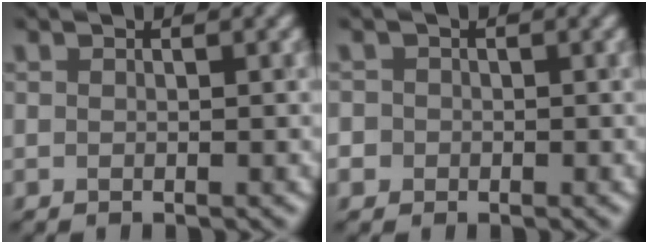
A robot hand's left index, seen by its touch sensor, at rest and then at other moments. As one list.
[{"total": 1.3, "force": [-0.4, 1.3, 0.1], "torque": [0.016, 0.007, -0.009]}]